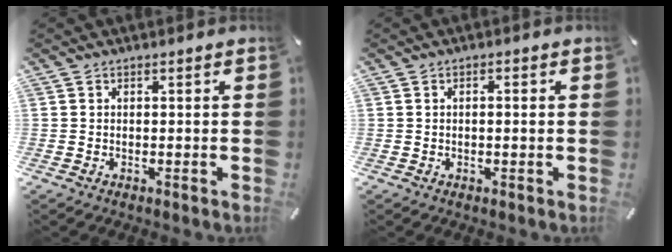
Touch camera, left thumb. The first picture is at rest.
{"total": 1.0, "force": [0.0, 0.3, 1.0], "torque": [-0.018, 0.002, -0.001]}